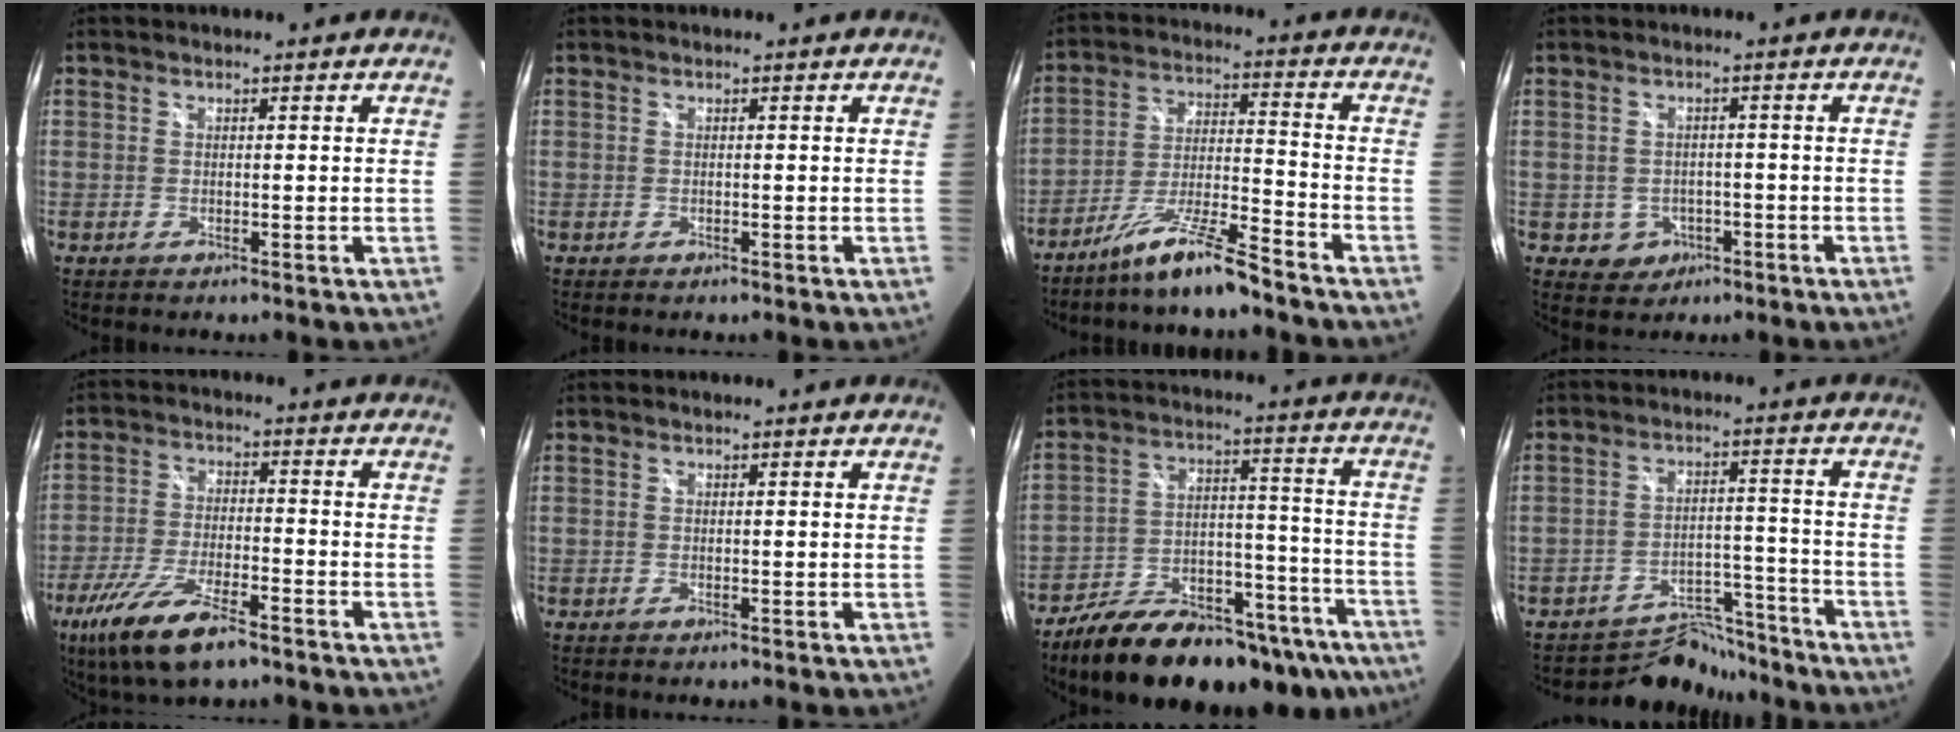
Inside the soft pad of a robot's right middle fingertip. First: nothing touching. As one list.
[{"total": 0.0}, {"total": 10.2, "force": [-8.5, 0.1, 5.7], "torque": [-0.119, 0.004, -0.153]}, {"total": 4.2, "force": [-1.6, 3.8, 0.9], "torque": [-0.029, 0.006, -0.014]}, {"total": 13.4, "force": [-8.8, 3.7, 9.3], "torque": [-0.207, -0.034, -0.164]}, {"total": 0.0}, {"total": 26.8, "force": [-18.8, 11.9, 14.9], "torque": [-0.235, 0.002, -0.251]}, {"total": 9.2, "force": [-8.7, 3.0, -0.2], "torque": [-0.005, 0.029, -0.130]}]